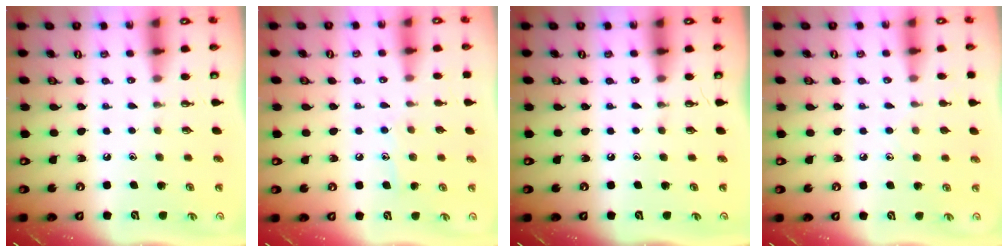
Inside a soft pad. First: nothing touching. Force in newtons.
{"total": 7.0, "press": 7.0, "slide": 0.4}
{"total": 0.0}
{"total": 6.2, "press": 6.1, "slide": 0.6}